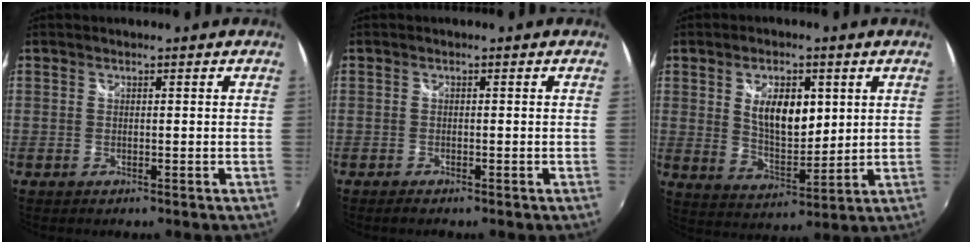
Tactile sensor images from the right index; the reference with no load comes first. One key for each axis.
{"total": 1.1, "fx": -0.9, "fy": 0.3, "fz": 0.4, "tx": -0.011, "ty": -0.006, "tz": -0.020}
{"total": 9.7, "fx": 2.8, "fy": 4.9, "fz": 7.8, "tx": -0.134, "ty": -0.001, "tz": 0.057}